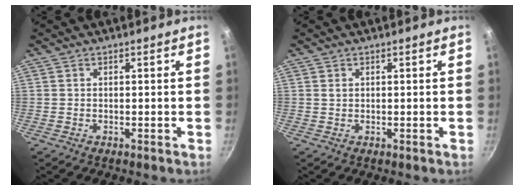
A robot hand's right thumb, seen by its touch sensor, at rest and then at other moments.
{"total": 0.6, "force": [0.3, 0.5, 0.3], "torque": [-0.006, 0.000, 0.005]}